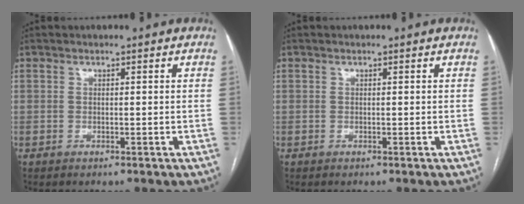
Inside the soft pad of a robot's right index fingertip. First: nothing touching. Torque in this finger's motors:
{"motor_torque": [0.00, 0.00, 0.00, 0.00]}